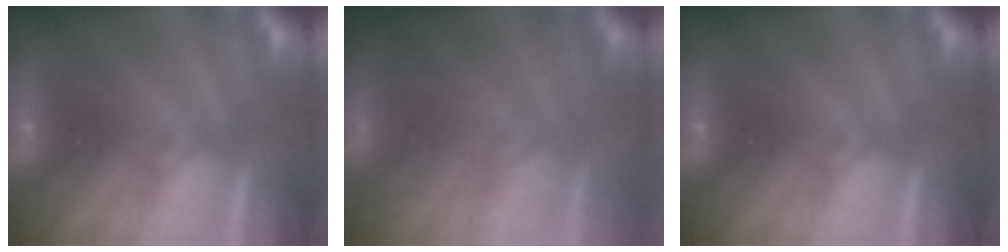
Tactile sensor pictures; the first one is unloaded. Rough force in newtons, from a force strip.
{"total": 8.3}
{"total": 0.0}